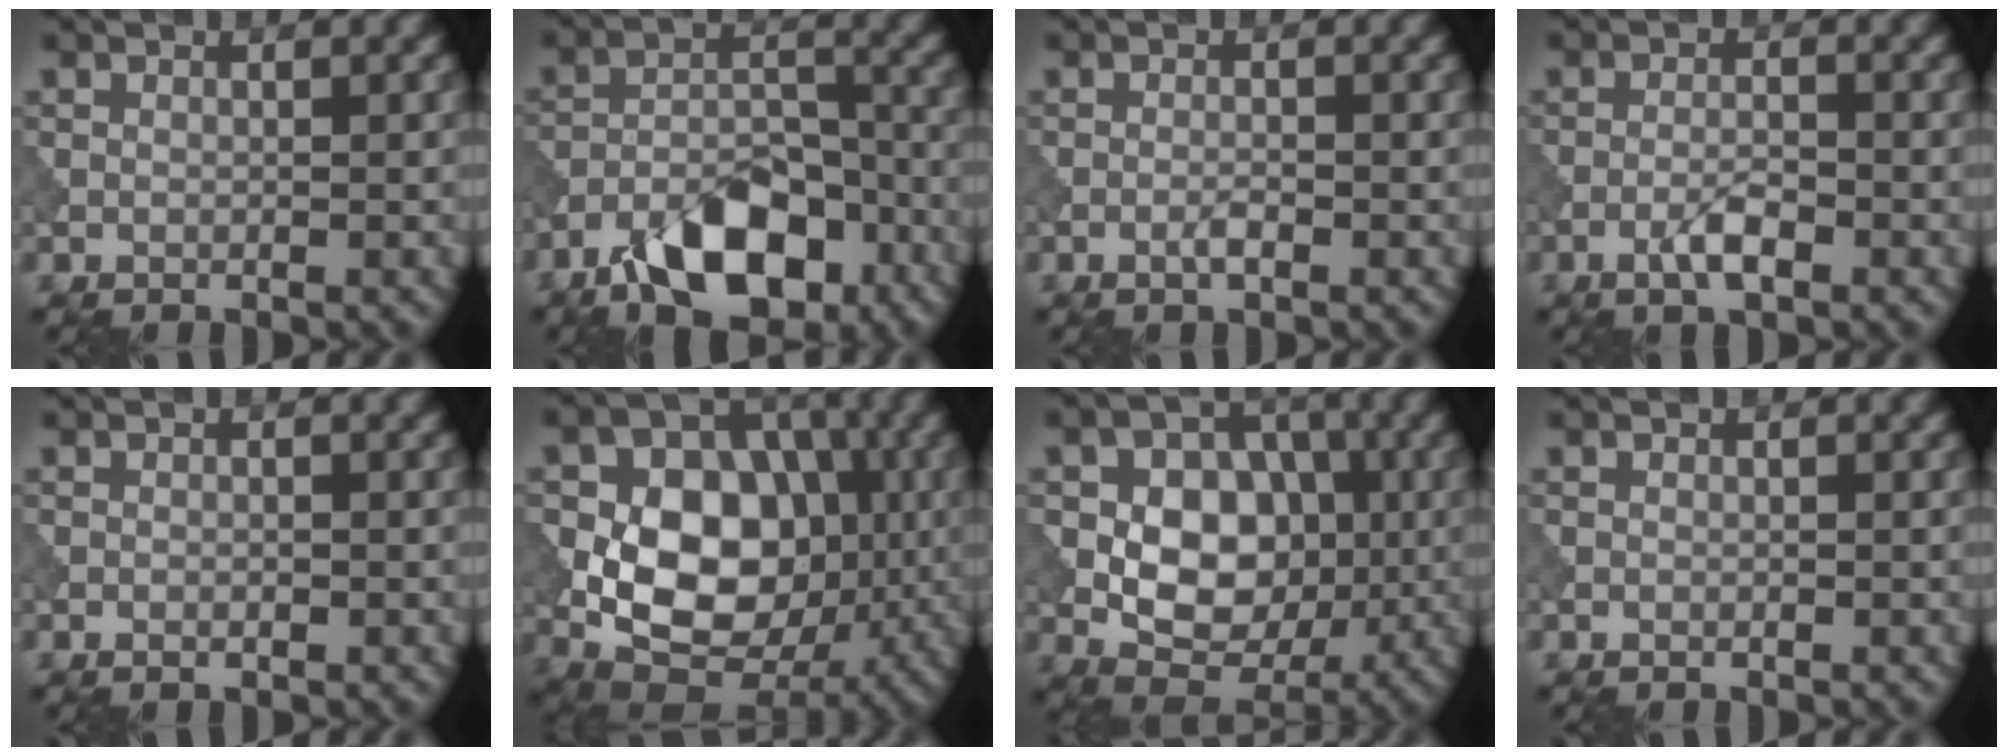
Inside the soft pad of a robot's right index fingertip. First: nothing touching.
{"total": 9.0, "force": [-5.9, 4.0, 5.6], "torque": [-0.084, 0.005, -0.106]}
{"total": 1.1, "force": [-0.6, 0.2, 0.9], "torque": [-0.017, 0.001, -0.013]}
{"total": 2.4, "force": [-1.3, 0.6, 2.0], "torque": [-0.040, 0.004, -0.028]}
{"total": 0.6, "force": [-0.3, 0.2, 0.5], "torque": [-0.007, 0.000, -0.005]}
{"total": 11.1, "force": [-0.8, 7.9, 7.7], "torque": [-0.119, 0.006, -0.025]}
{"total": 8.0, "force": [-0.5, 5.8, 5.4], "torque": [-0.071, 0.007, -0.016]}
{"total": 0.0}